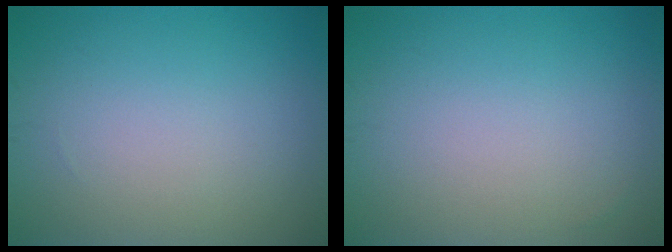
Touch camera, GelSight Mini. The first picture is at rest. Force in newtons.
{"total": 0.0}